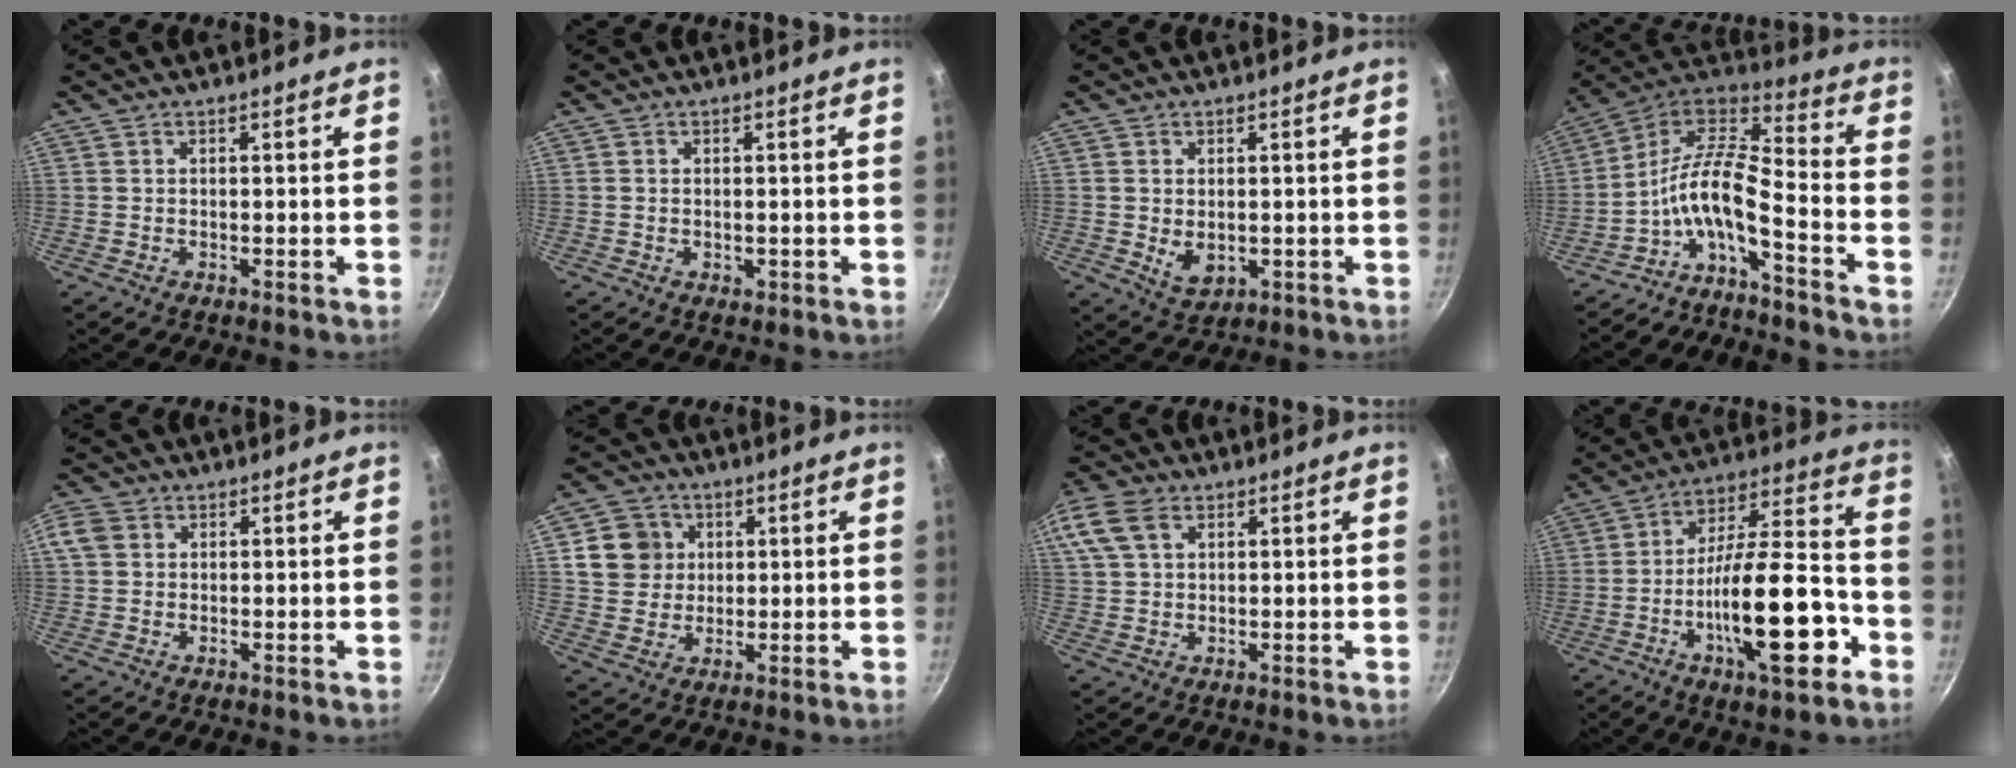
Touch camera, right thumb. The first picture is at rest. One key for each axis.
{"total": 1.1, "fx": -0.1, "fy": 0.7, "fz": 0.8, "tx": -0.011, "ty": -0.001, "tz": -0.003}
{"total": 4.7, "fx": -0.1, "fy": 3.2, "fz": 3.4, "tx": -0.054, "ty": -0.014, "tz": 0.005}
{"total": 12.0, "fx": -6.2, "fy": 3.1, "fz": 9.8, "tx": -0.197, "ty": 0.076, "tz": -0.131}
{"total": 3.8, "fx": 0.9, "fy": 3.1, "fz": 2.0, "tx": -0.036, "ty": 0.005, "tz": 0.011}
{"total": 8.3, "fx": 2.3, "fy": 7.6, "fz": 2.6, "tx": -0.013, "ty": 0.005, "tz": 0.037}
{"total": 9.8, "fx": 4.3, "fy": 6.3, "fz": 6.1, "tx": -0.132, "ty": 0.021, "tz": 0.078}
{"total": 20.4, "fx": -7.3, "fy": 6.6, "fz": 17.9, "tx": -0.265, "ty": 0.047, "tz": -0.123}